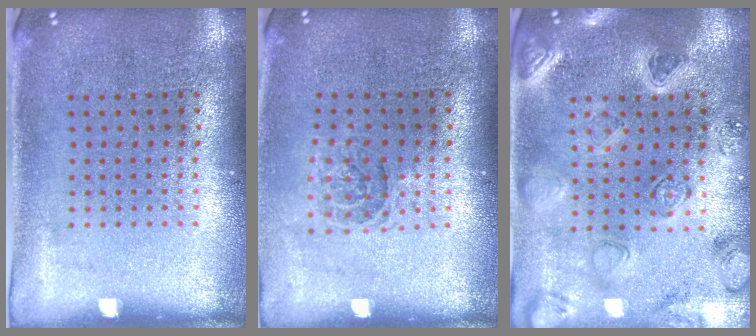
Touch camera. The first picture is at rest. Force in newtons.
{"total": 1.1, "press": 1.0, "slide": 0.5}
{"total": 2.2, "press": 2.2, "slide": 0.3}